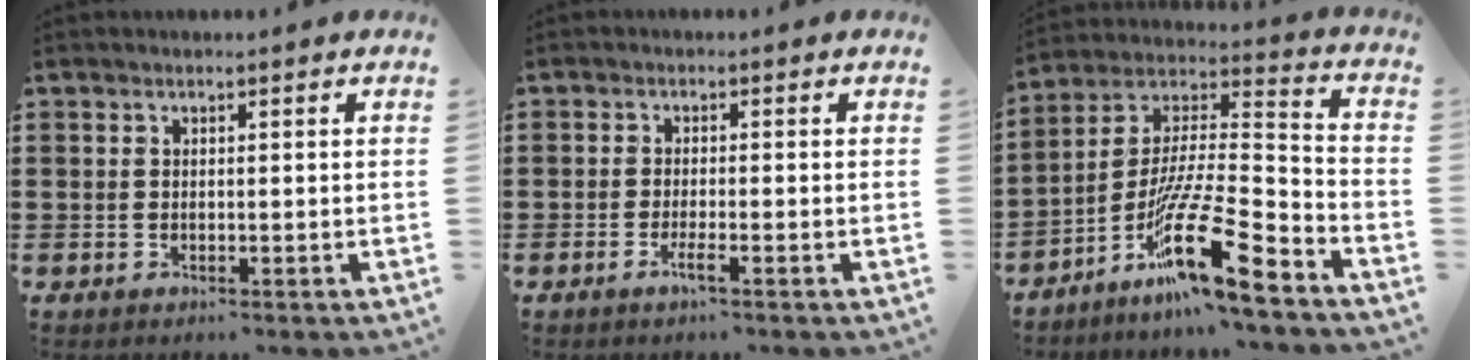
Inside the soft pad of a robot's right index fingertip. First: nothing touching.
{"total": 2.1, "force": [-1.2, 0.2, 1.7], "torque": [-0.036, -0.005, -0.023]}
{"total": 17.9, "force": [-11.0, 3.0, 13.8], "torque": [-0.253, 0.021, -0.192]}